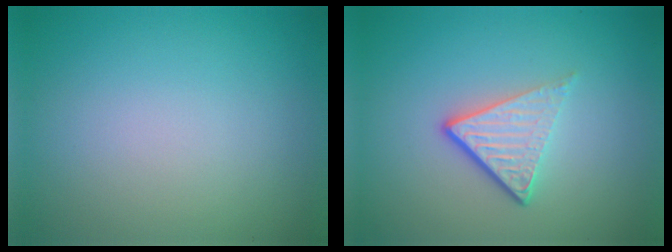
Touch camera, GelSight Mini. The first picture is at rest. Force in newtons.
{"total": 4.0, "press": 2.5, "slide": 3.0}